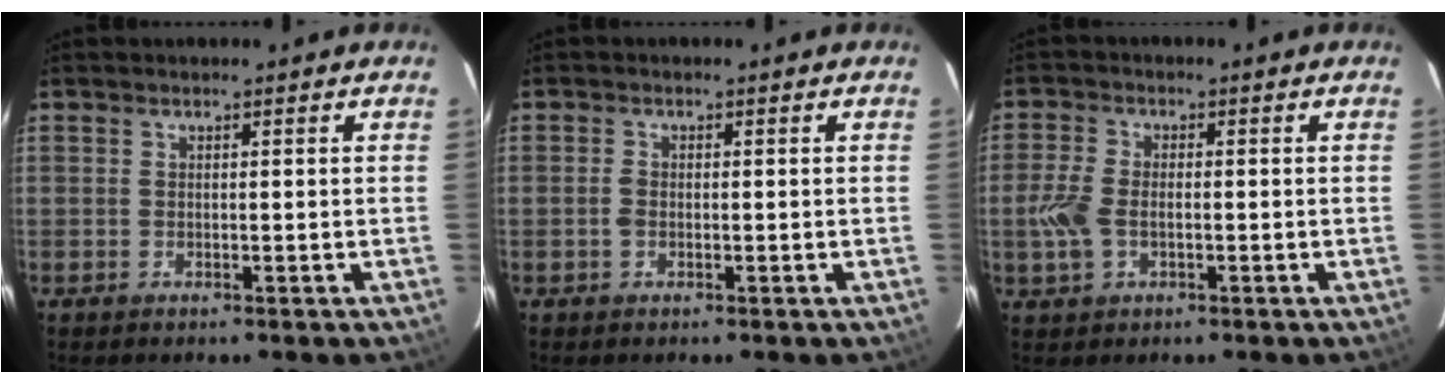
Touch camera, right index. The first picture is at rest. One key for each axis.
{"total": 1.4, "fx": -0.4, "fy": 0.9, "fz": 0.9, "tx": -0.020, "ty": 0.003, "tz": -0.010}
{"total": 5.8, "fx": -1.3, "fy": 3.6, "fz": 4.3, "tx": -0.104, "ty": 0.001, "tz": -0.024}